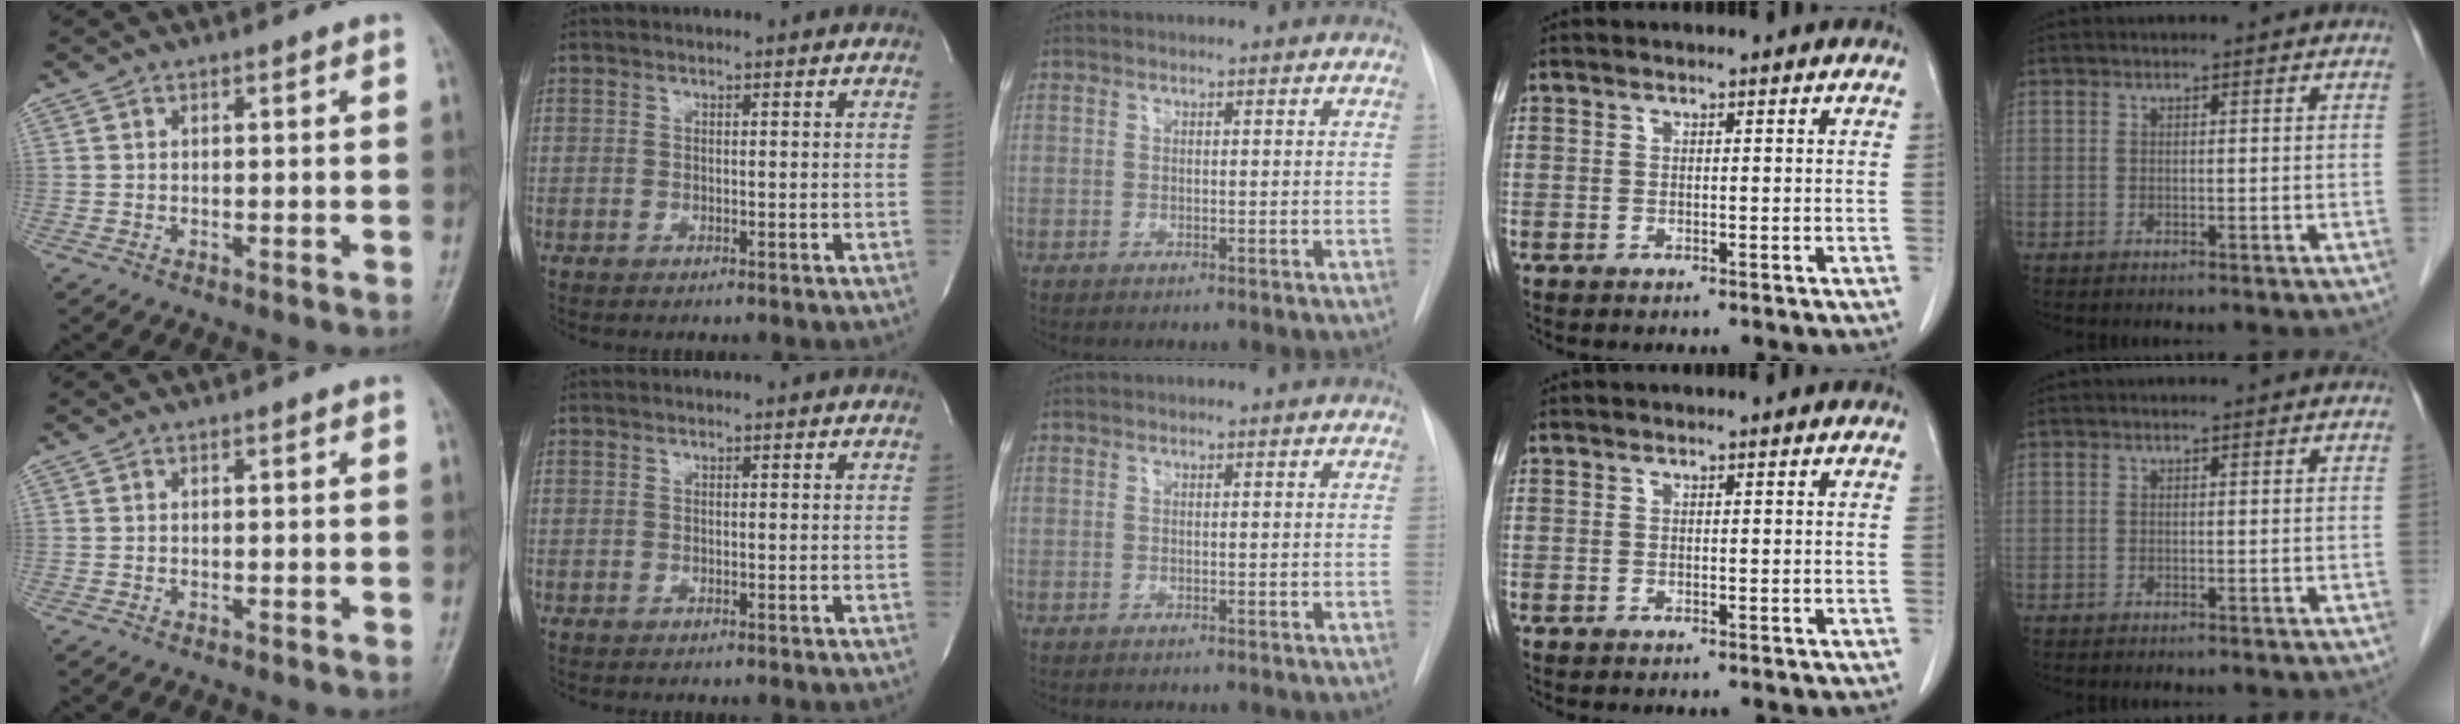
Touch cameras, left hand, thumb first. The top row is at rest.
{}